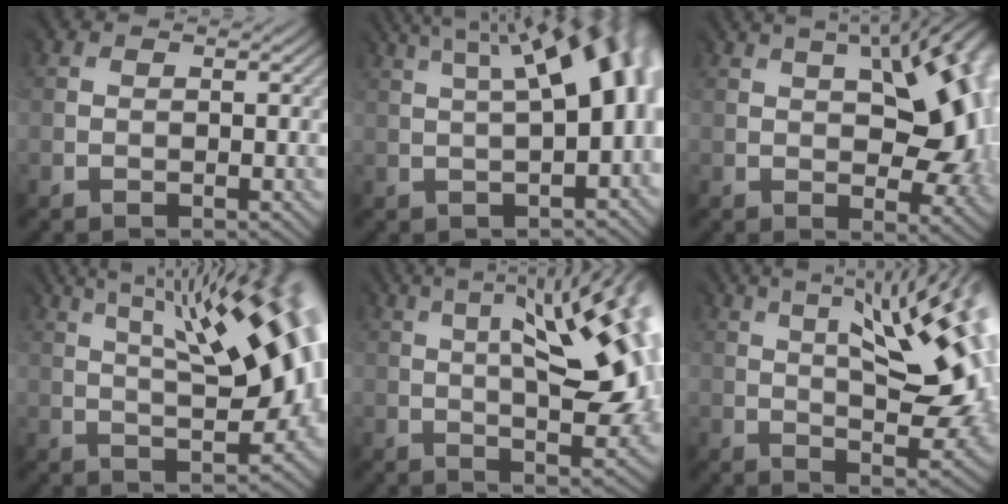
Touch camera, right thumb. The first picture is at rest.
{"total": 10.7, "force": [2.0, 3.7, 9.8], "torque": [-0.105, 0.039, 0.017]}
{"total": 15.0, "force": [2.7, 6.9, 13.1], "torque": [-0.173, 0.035, 0.043]}
{"total": 15.3, "force": [4.7, 5.0, 13.7], "torque": [-0.175, 0.049, 0.064]}
{"total": 15.1, "force": [3.4, 4.6, 14.0], "torque": [-0.197, 0.034, 0.058]}
{"total": 15.2, "force": [4.9, 4.4, 13.6], "torque": [-0.205, 0.035, 0.084]}